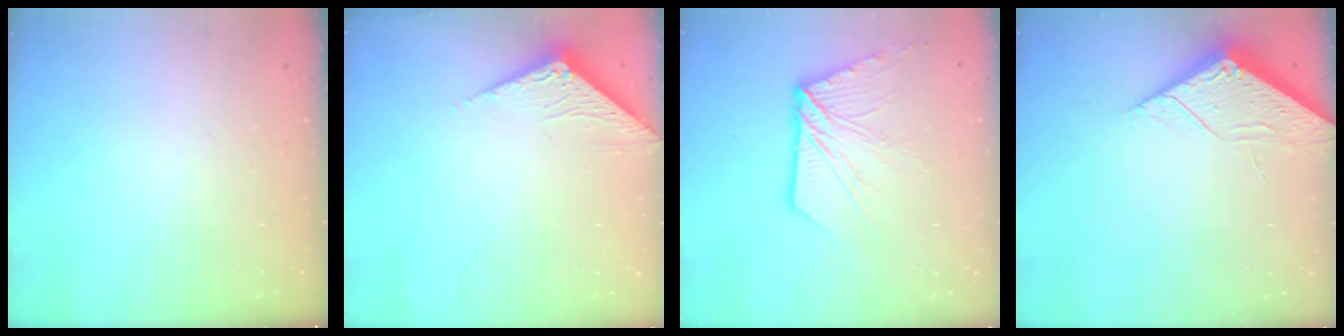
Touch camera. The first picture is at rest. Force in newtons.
{"total": 3.5, "press": 3.5, "slide": 0.2}
{"total": 12.9, "press": 12.8, "slide": 1.4}
{"total": 4.0, "press": 3.9, "slide": 0.4}